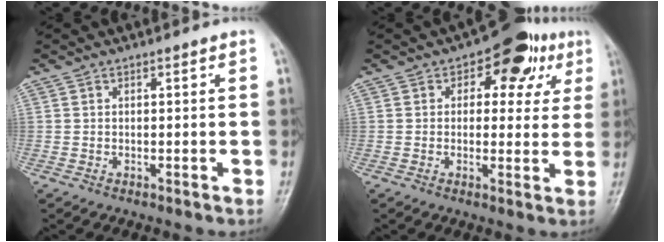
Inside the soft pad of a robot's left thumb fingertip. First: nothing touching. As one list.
[{"total": 10.3, "force": [4.1, 6.5, 6.8], "torque": [-0.031, 0.003, 0.044]}]